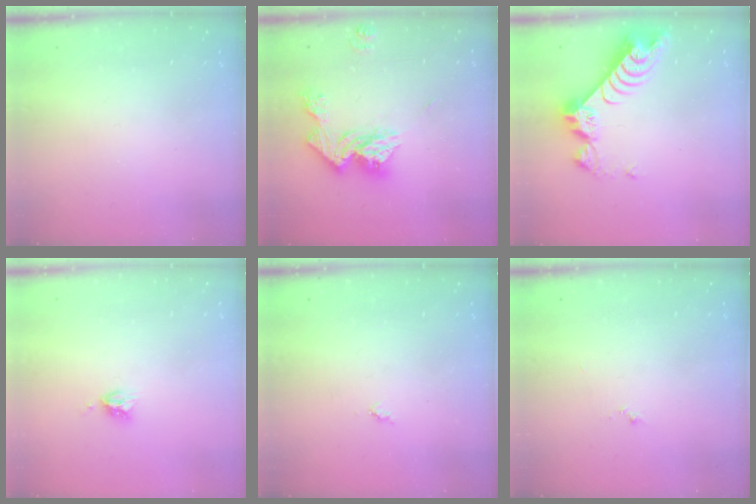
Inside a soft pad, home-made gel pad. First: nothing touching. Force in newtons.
{"total": 14.7, "press": 14.7, "slide": 1.2}
{"total": 9.7, "press": 9.7, "slide": 0.8}
{"total": 4.7, "press": 4.6, "slide": 0.4}
{"total": 3.9, "press": 3.9, "slide": 0.4}
{"total": 3.8, "press": 3.8, "slide": 0.4}